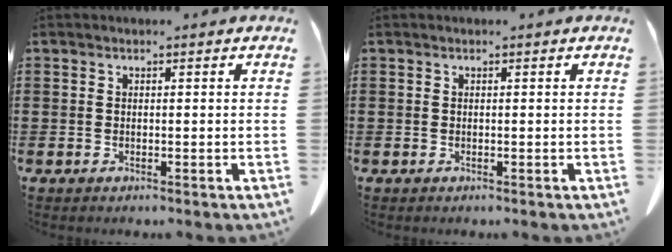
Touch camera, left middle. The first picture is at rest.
{"total": 0.0}